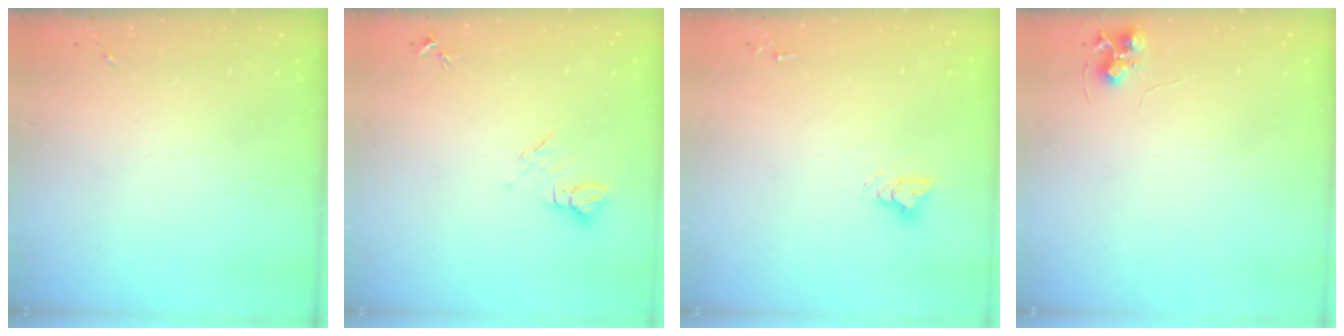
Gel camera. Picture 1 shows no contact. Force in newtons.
{"total": 5.8, "press": 5.7, "slide": 0.7}
{"total": 4.8, "press": 4.8, "slide": 0.4}
{"total": 6.9, "press": 6.9, "slide": 0.7}